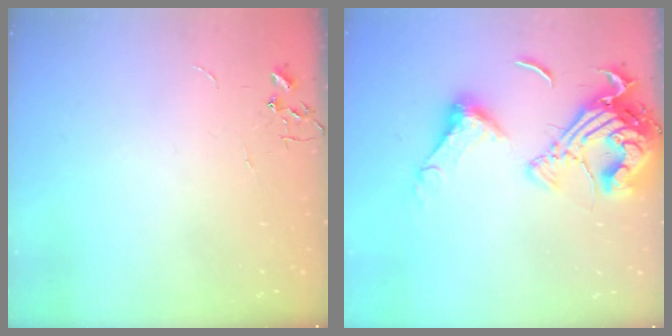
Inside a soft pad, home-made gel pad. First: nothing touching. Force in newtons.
{"total": 19.0, "press": 18.9, "slide": 1.9}